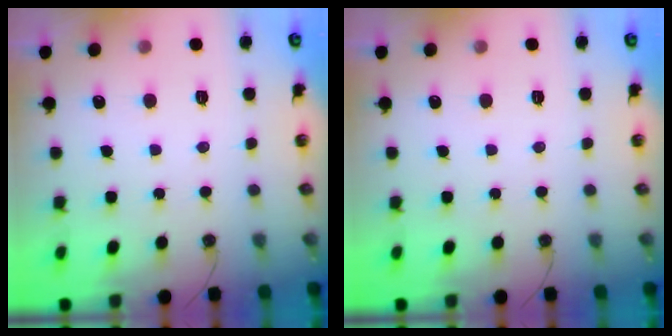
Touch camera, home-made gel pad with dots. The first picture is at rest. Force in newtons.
{"total": 0.0}